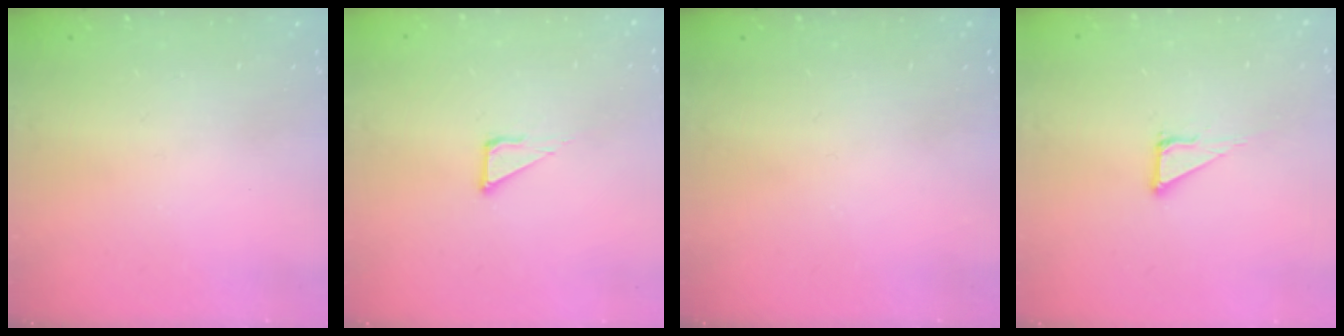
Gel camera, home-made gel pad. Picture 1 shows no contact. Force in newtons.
{"total": 3.6, "press": 3.6, "slide": 0.3}
{"total": 0.0}
{"total": 4.7, "press": 4.7, "slide": 0.2}